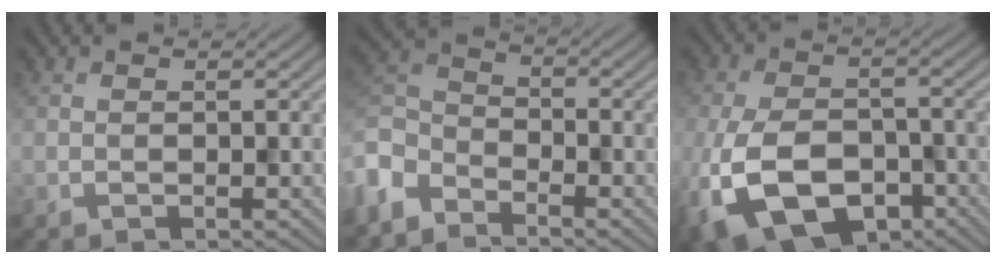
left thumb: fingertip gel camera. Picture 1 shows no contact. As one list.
[{"total": 6.7, "force": [-5.2, 3.2, 2.8], "torque": [-0.080, -0.004, -0.129]}, {"total": 12.6, "force": [-6.0, 7.4, 8.4], "torque": [-0.192, -0.022, -0.109]}]